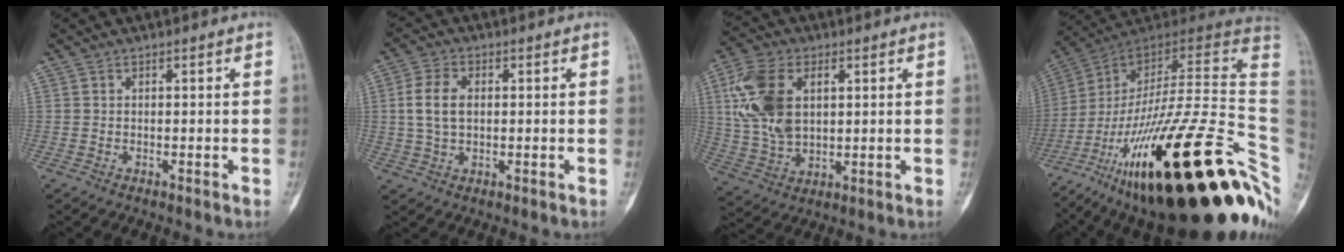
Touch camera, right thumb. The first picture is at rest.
{"total": 6.6, "force": [0.7, 4.2, 5.0], "torque": [-0.100, 0.007, 0.015]}
{"total": 14.7, "force": [3.6, 9.1, 11.0], "torque": [-0.222, -0.002, 0.072]}
{"total": 41.6, "force": [-15.7, 12.5, 36.5], "torque": [-0.488, 0.066, -0.248]}